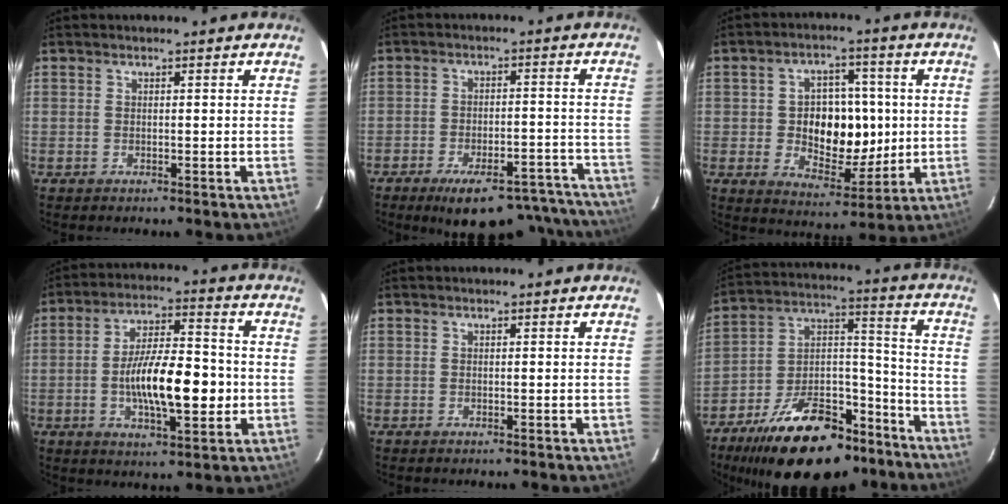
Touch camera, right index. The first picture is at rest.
{"total": 19.1, "force": [-16.2, 6.2, 7.9], "torque": [-0.126, 0.019, -0.196]}
{"total": 12.0, "force": [-0.3, 8.5, 8.4], "torque": [-0.153, 0.006, 0.009]}
{"total": 14.2, "force": [-2.4, 4.6, 13.2], "torque": [-0.237, 0.002, -0.036]}
{"total": 0.0}
{"total": 25.2, "force": [-17.0, 12.1, 14.0], "torque": [-0.259, 0.034, -0.247]}